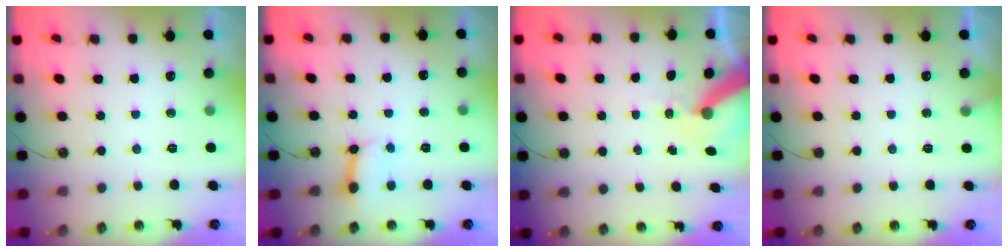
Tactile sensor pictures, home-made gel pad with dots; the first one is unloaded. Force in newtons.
{"total": 6.1, "press": 6.1, "slide": 0.5}
{"total": 9.0, "press": 8.9, "slide": 1.3}
{"total": 2.9, "press": 2.9, "slide": 0.2}